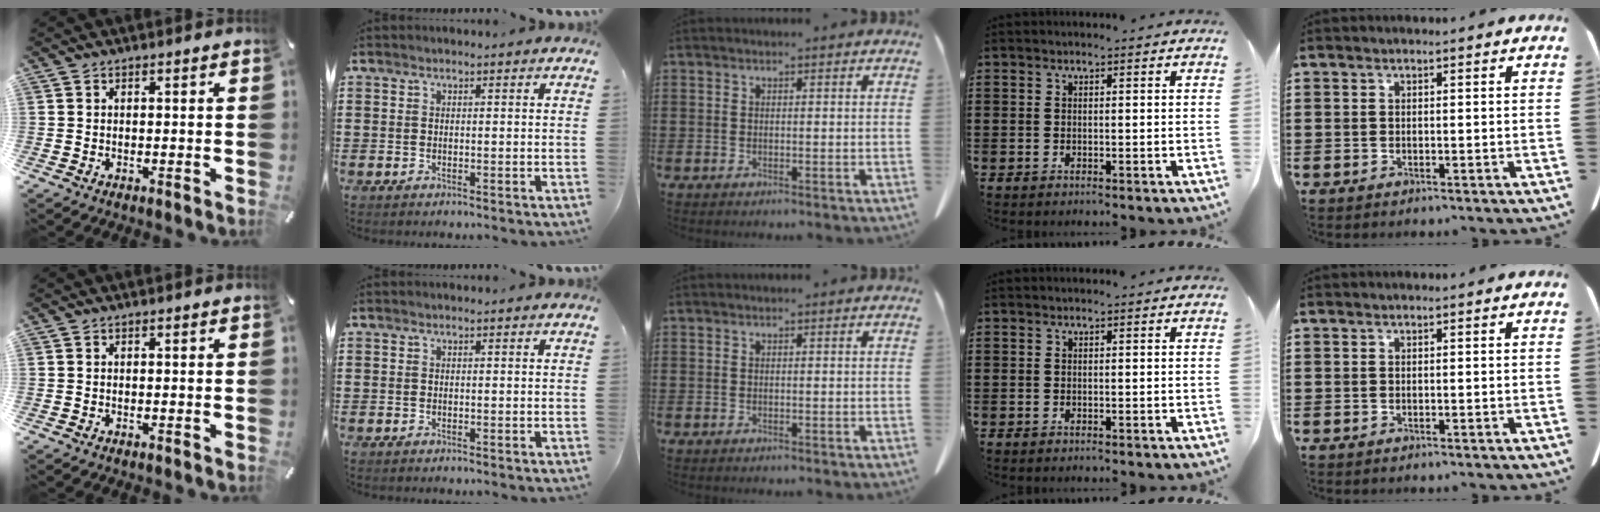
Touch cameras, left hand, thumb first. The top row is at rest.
{}